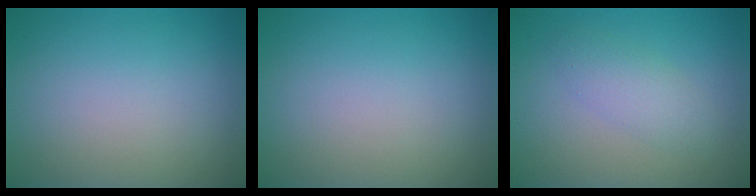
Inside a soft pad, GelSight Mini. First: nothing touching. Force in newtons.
{"total": 0.0}
{"total": 2.3, "press": 2.3, "slide": 0.2}